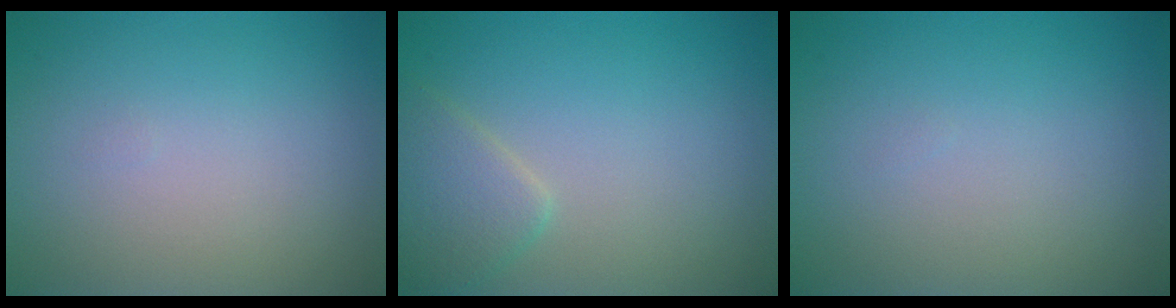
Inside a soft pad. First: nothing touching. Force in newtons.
{"total": 2.7, "press": 2.7, "slide": 0.1}
{"total": 0.0}